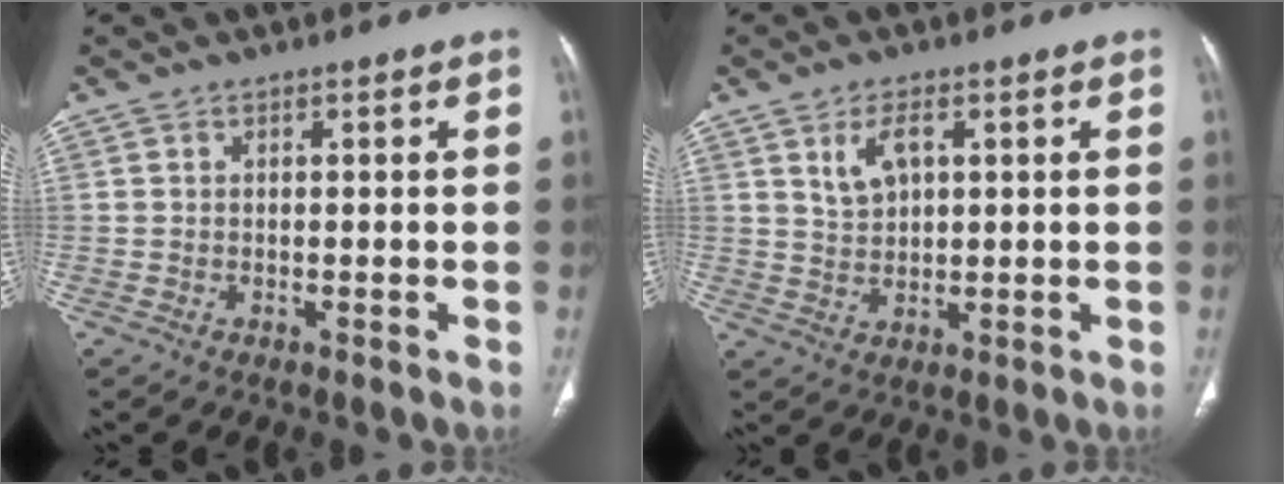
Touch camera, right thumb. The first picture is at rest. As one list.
[{"total": 5.0, "force": [2.1, 2.7, 3.6], "torque": [-0.062, -0.008, 0.045]}]